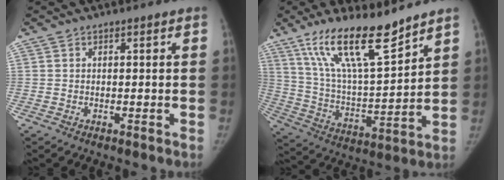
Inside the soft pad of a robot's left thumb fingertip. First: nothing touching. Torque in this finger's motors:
{"motor_torque": [0.78, -0.22, 1.33, -1.45, 0.49]}